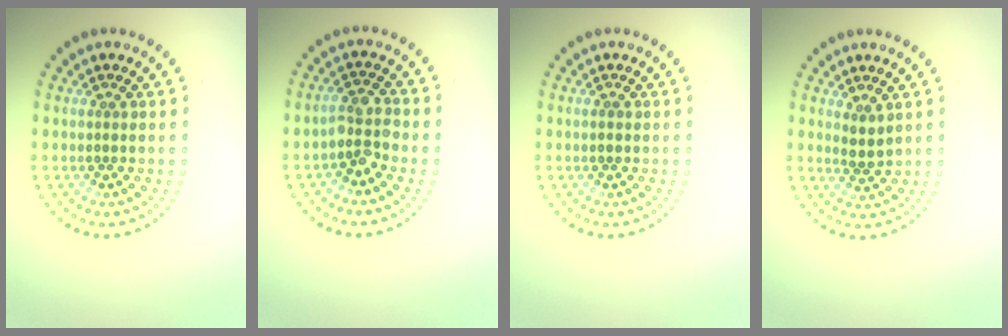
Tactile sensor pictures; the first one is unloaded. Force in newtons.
{"total": 2.5, "press": 2.2, "slide": 1.2}
{"total": 0.7, "press": 0.7, "slide": 0.2}
{"total": 1.4, "press": 1.2, "slide": 0.9}